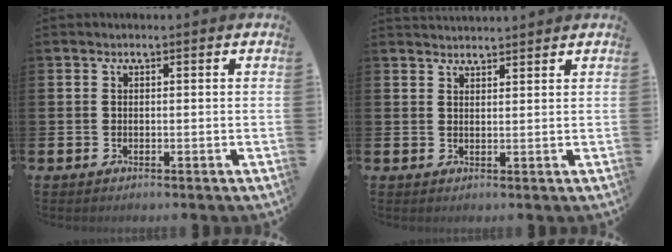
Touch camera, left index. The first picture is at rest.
{"total": 2.4, "force": [2.3, 0.3, 0.1], "torque": [0.001, -0.012, 0.042]}